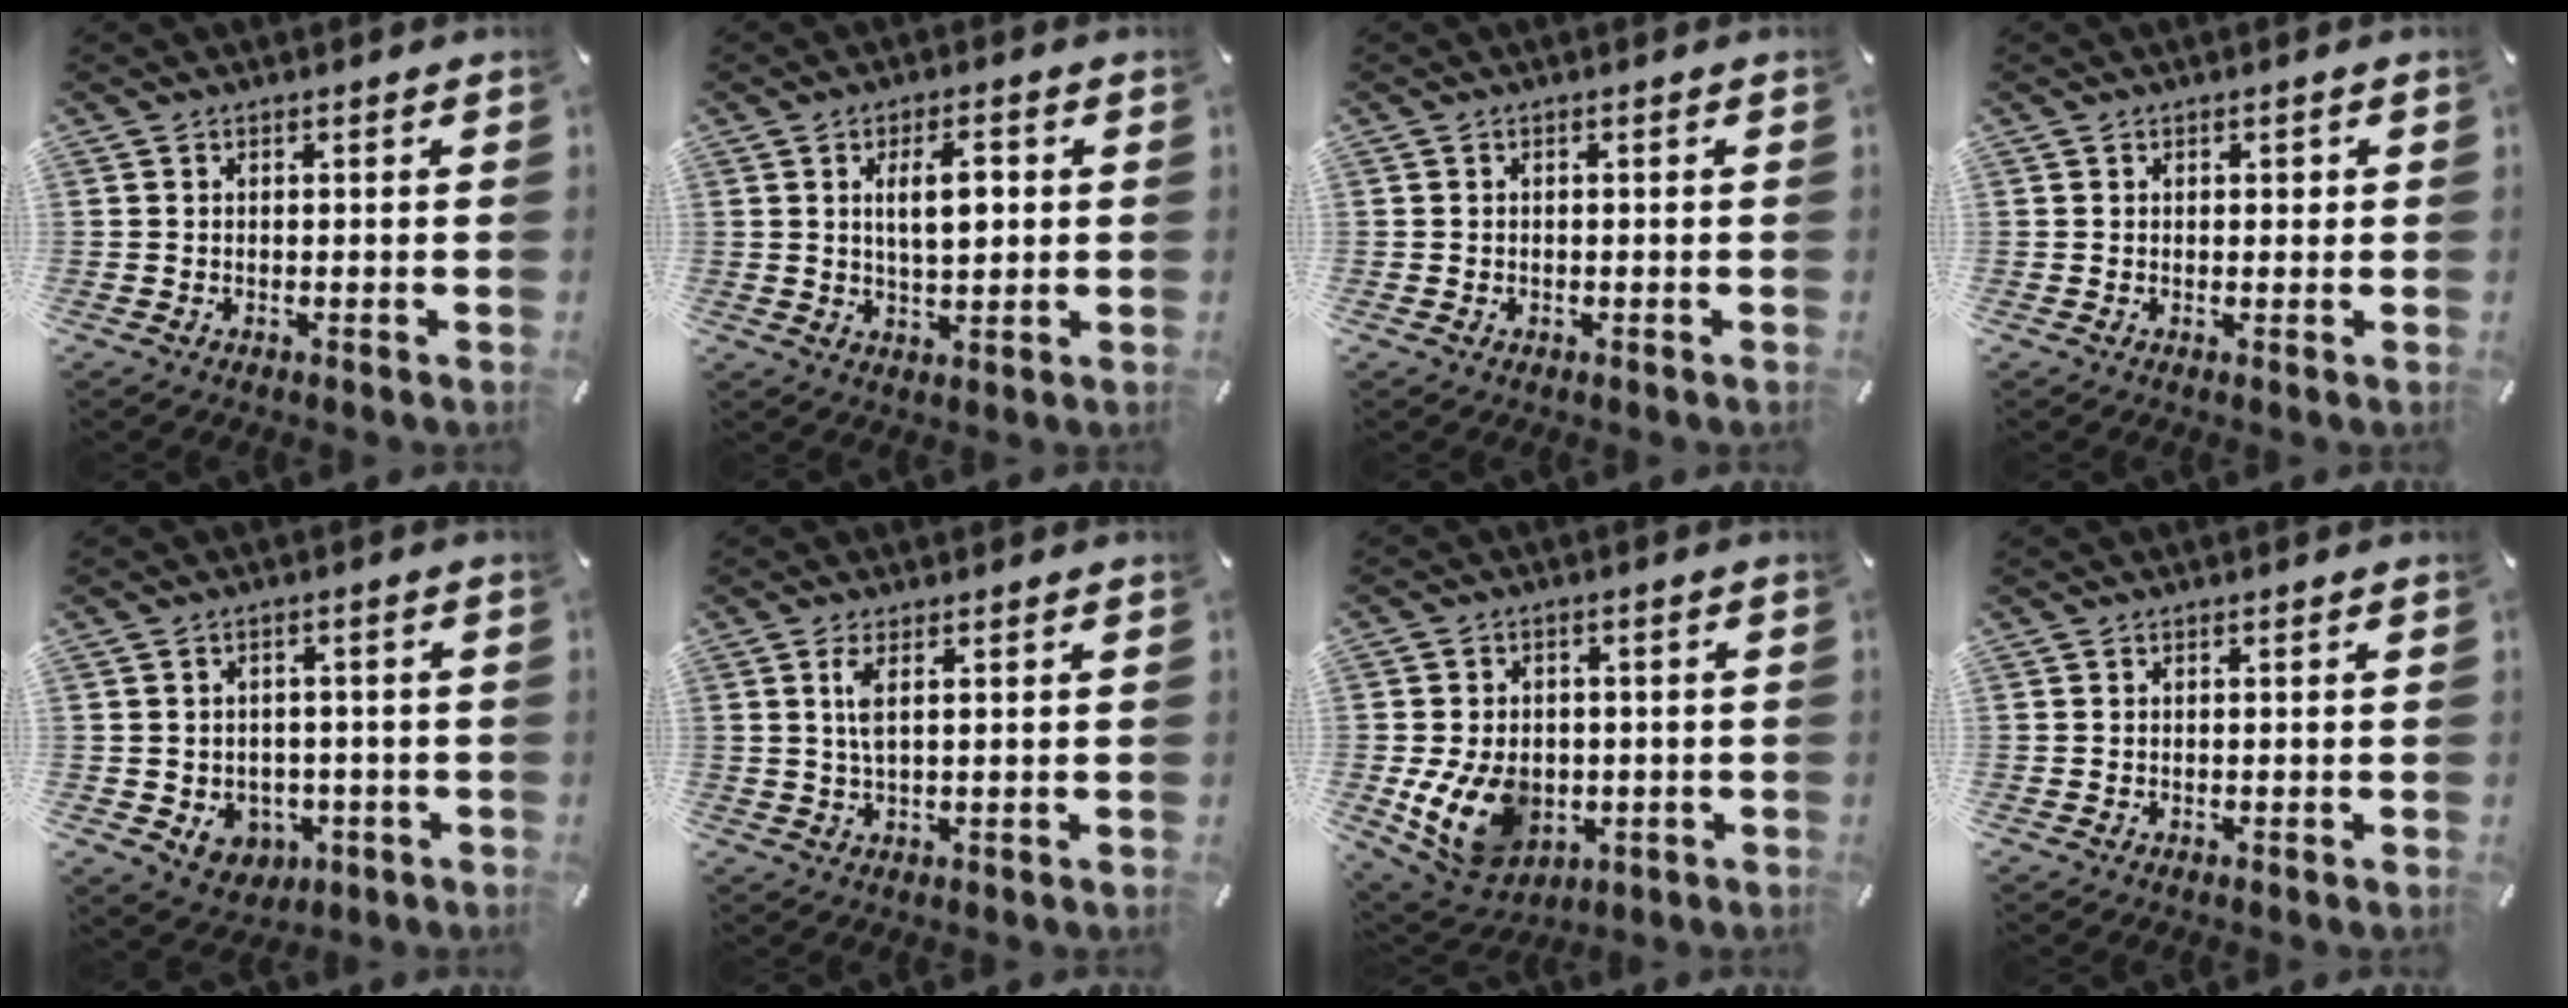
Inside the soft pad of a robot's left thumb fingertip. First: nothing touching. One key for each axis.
{"total": 8.0, "fx": 1.6, "fy": 3.8, "fz": 6.9, "tx": -0.122, "ty": 0.001, "tz": 0.019}
{"total": 0.6, "fx": -0.1, "fy": 0.6, "fz": 0.2, "tx": -0.004, "ty": 0.004, "tz": -0.004}
{"total": 1.0, "fx": 0.3, "fy": 0.8, "fz": 0.5, "tx": -0.001, "ty": 0.001, "tz": 0.002}
{"total": 5.9, "fx": -1.0, "fy": 5.4, "fz": 2.0, "tx": -0.023, "ty": 0.000, "tz": -0.016}
{"total": 3.7, "fx": 1.1, "fy": 1.0, "fz": 3.4, "tx": -0.079, "ty": 0.000, "tz": 0.015}
{"total": 13.1, "fx": -2.9, "fy": 10.0, "fz": 8.0, "tx": -0.159, "ty": 0.002, "tz": -0.048}
{"total": 0.0}